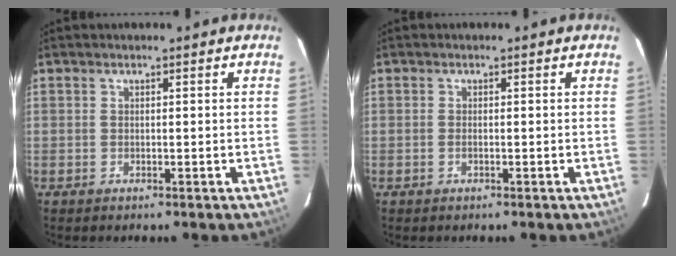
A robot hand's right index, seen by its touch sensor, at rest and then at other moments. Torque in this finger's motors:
{"motor_torque": [-0.10, 0.01, -0.04, -0.01]}